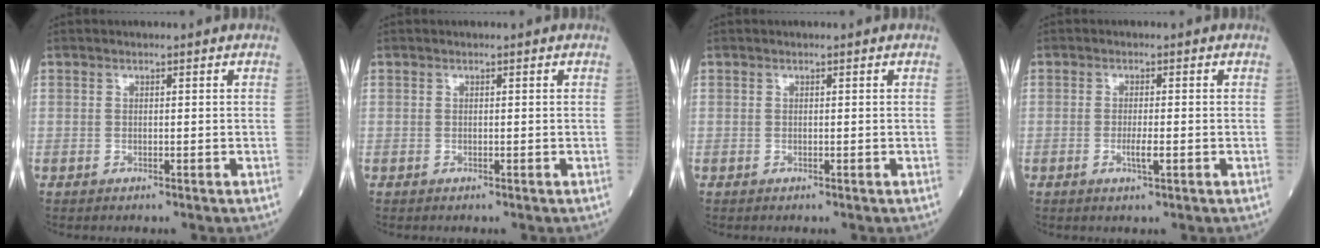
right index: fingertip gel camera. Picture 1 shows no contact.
{"total": 0.0}
{"total": 0.0}
{"total": 2.4, "force": [-0.7, 0.2, 2.3], "torque": [-0.044, -0.003, -0.012]}